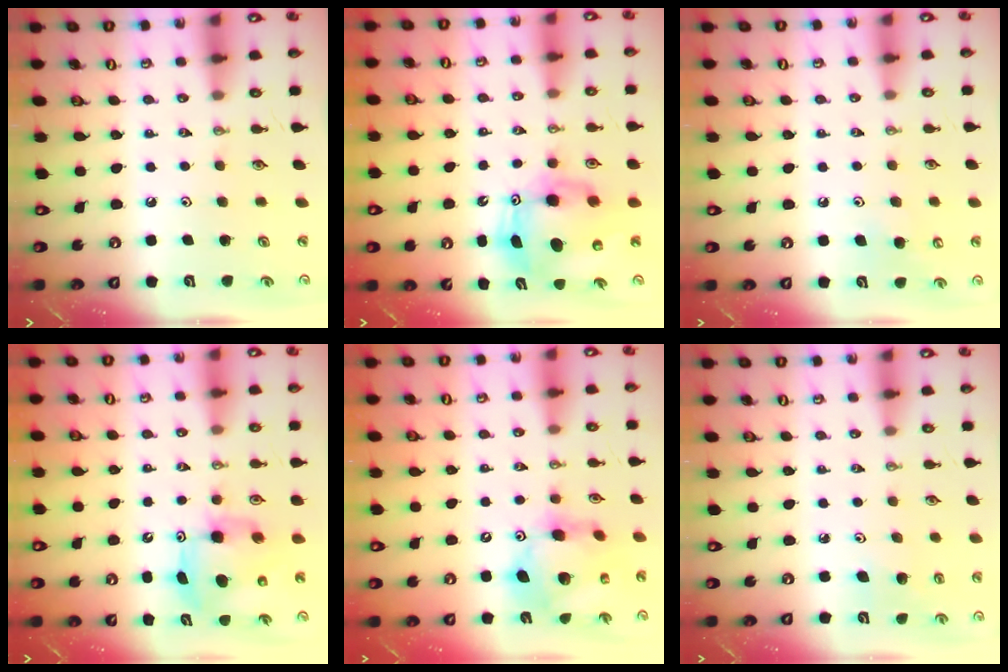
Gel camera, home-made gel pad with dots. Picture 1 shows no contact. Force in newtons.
{"total": 9.8, "press": 9.5, "slide": 2.1}
{"total": 6.9, "press": 6.8, "slide": 0.6}
{"total": 8.1, "press": 8.0, "slide": 0.6}
{"total": 14.4, "press": 14.3, "slide": 1.4}
{"total": 5.0, "press": 4.6, "slide": 1.7}